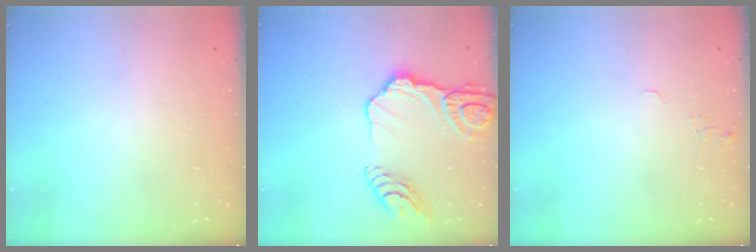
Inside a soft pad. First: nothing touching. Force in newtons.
{"total": 16.6, "press": 16.5, "slide": 1.8}
{"total": 5.3, "press": 5.3, "slide": 0.4}